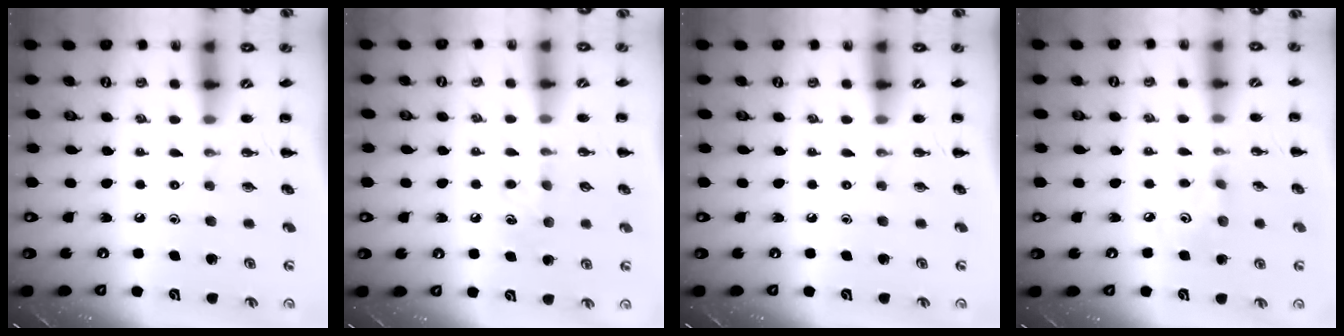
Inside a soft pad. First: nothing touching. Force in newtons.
{"total": 6.9, "press": 6.6, "slide": 2.0}
{"total": 0.0}
{"total": 3.2, "press": 3.2, "slide": 0.5}